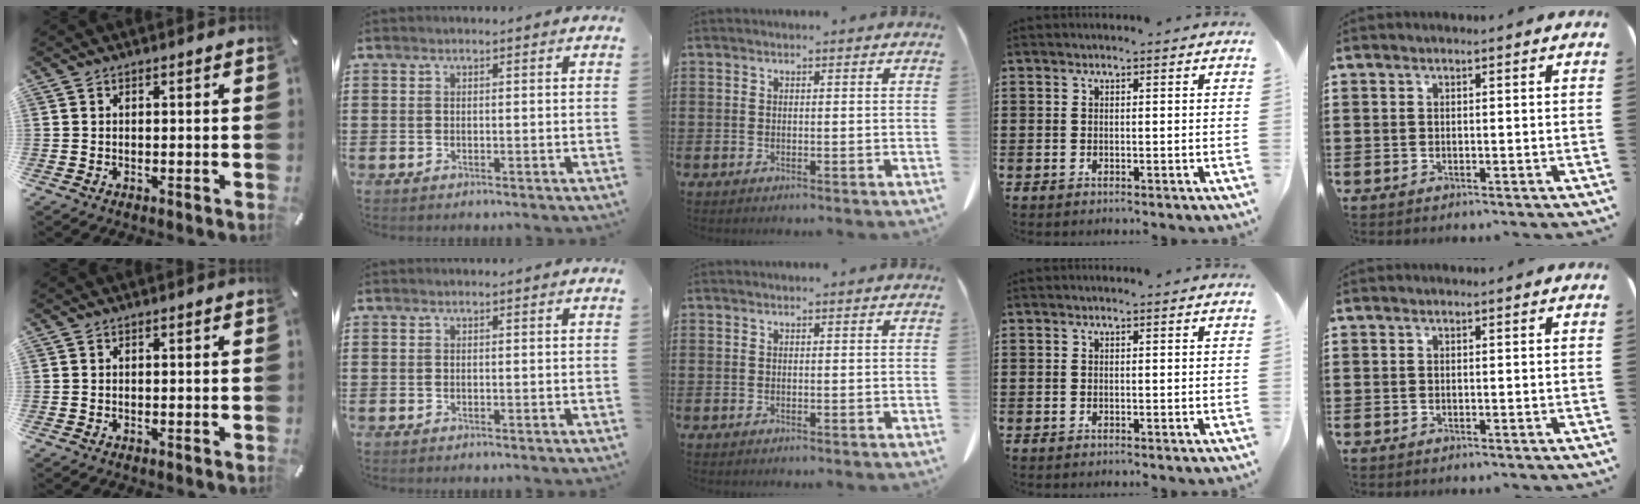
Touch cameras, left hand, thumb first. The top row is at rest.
{}